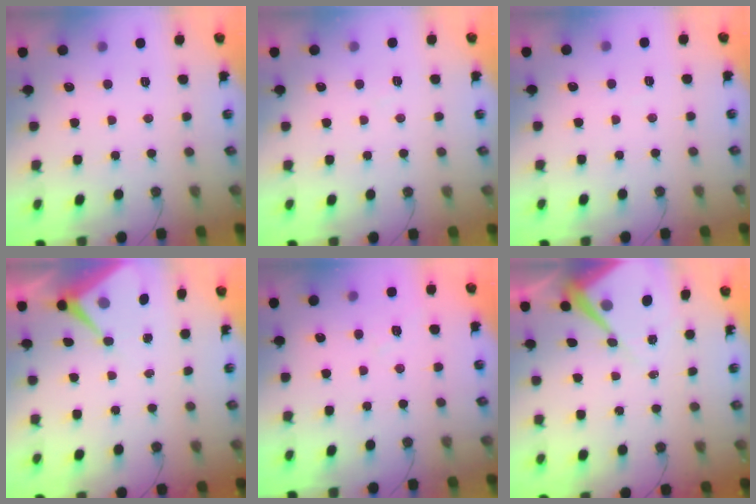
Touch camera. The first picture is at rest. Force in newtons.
{"total": 3.8, "press": 3.7, "slide": 0.5}
{"total": 2.7, "press": 2.7, "slide": 0.5}
{"total": 6.3, "press": 6.3, "slide": 0.5}
{"total": 4.4, "press": 4.4, "slide": 0.6}
{"total": 7.2, "press": 7.2, "slide": 0.6}